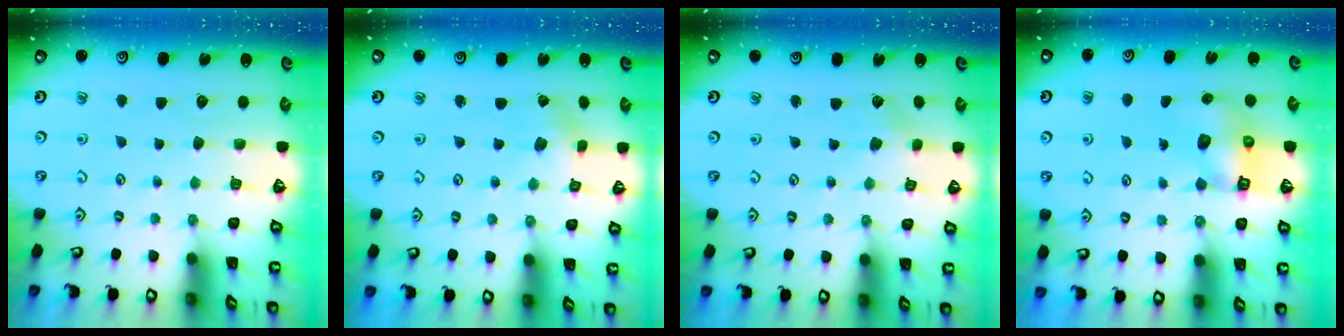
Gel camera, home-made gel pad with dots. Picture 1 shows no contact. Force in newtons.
{"total": 1.2, "press": 1.2, "slide": 0.2}
{"total": 1.8, "press": 1.8, "slide": 0.2}
{"total": 6.1, "press": 6.1, "slide": 1.0}